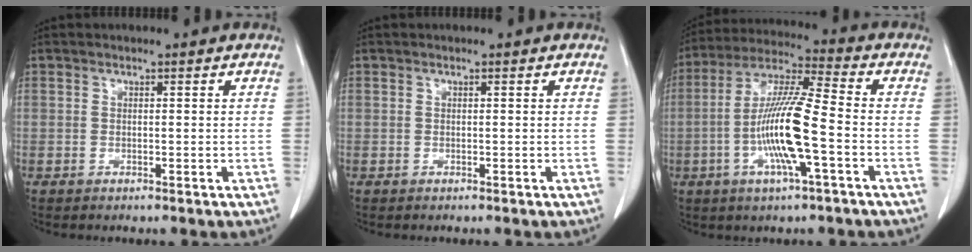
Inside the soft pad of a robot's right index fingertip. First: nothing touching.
{"total": 0.0}
{"total": 13.3, "force": [-3.2, 0.7, 12.9], "torque": [-0.256, -0.001, -0.067]}